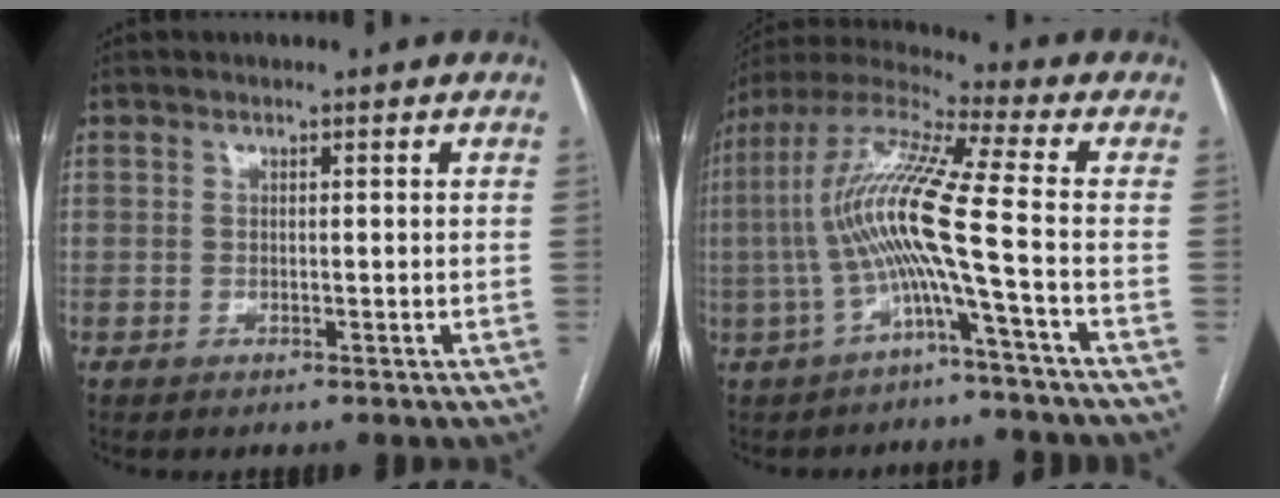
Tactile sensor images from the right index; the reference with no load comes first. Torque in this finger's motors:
{"motor_torque": [1.92, -0.17, 1.05, 0.21]}